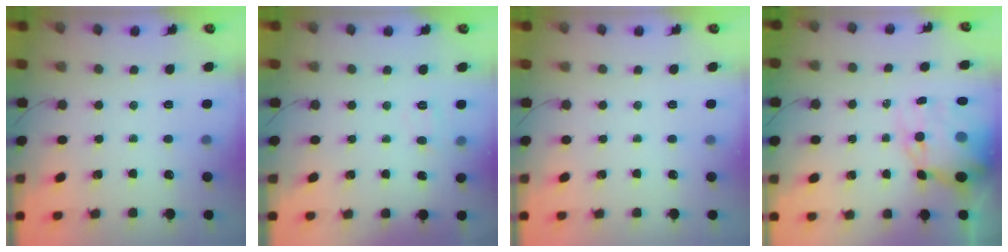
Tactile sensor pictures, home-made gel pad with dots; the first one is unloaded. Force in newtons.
{"total": 6.4, "press": 6.3, "slide": 1.4}
{"total": 0.0}
{"total": 12.5, "press": 12.0, "slide": 3.3}